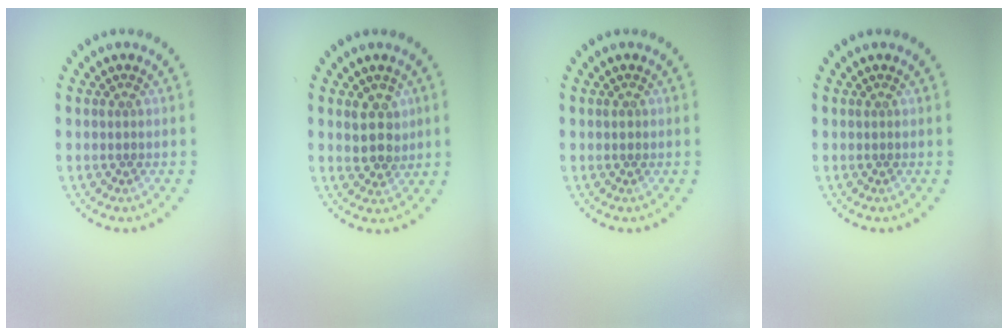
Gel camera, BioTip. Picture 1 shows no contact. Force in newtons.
{"total": 3.0, "press": 2.7, "slide": 1.2}
{"total": 0.7, "press": 0.7, "slide": 0.1}
{"total": 0.0}